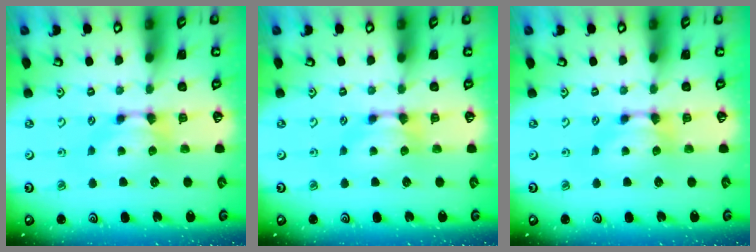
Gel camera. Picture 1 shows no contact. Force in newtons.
{"total": 0.0}
{"total": 0.0}